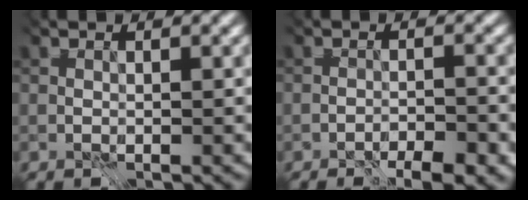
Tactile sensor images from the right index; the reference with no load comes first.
{"total": 5.1, "force": [-4.9, 0.3, 1.3], "torque": [0.013, 0.002, -0.076]}